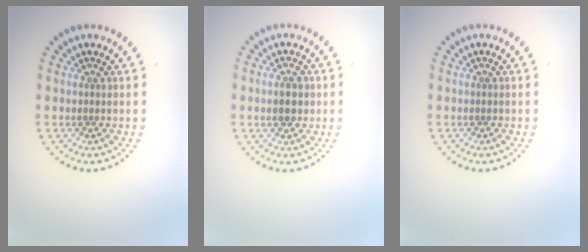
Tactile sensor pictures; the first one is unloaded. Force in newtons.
{"total": 2.2, "press": 2.2, "slide": 0.1}
{"total": 0.0}